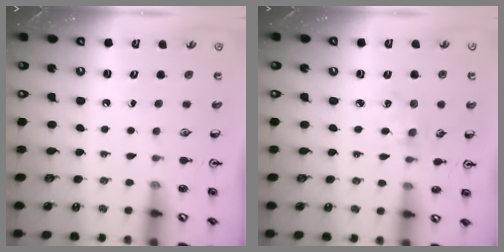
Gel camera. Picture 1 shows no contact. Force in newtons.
{"total": 3.0, "press": 3.0, "slide": 0.4}